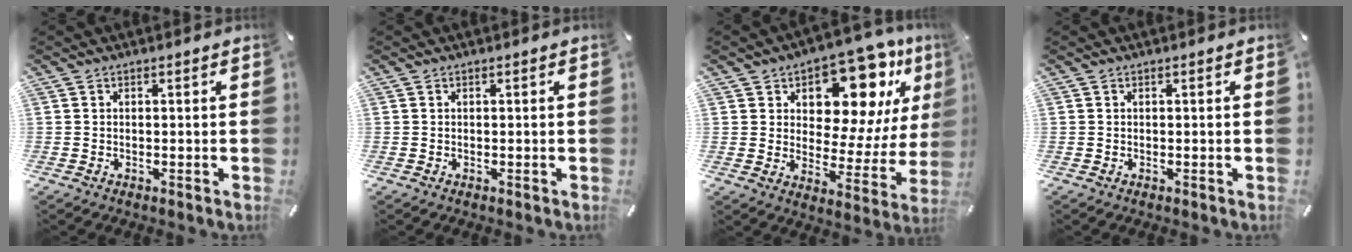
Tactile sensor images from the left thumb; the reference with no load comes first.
{"total": 0.0}
{"total": 16.6, "force": [11.0, 8.3, 9.2], "torque": [-0.135, -0.091, 0.188]}
{"total": 0.0}